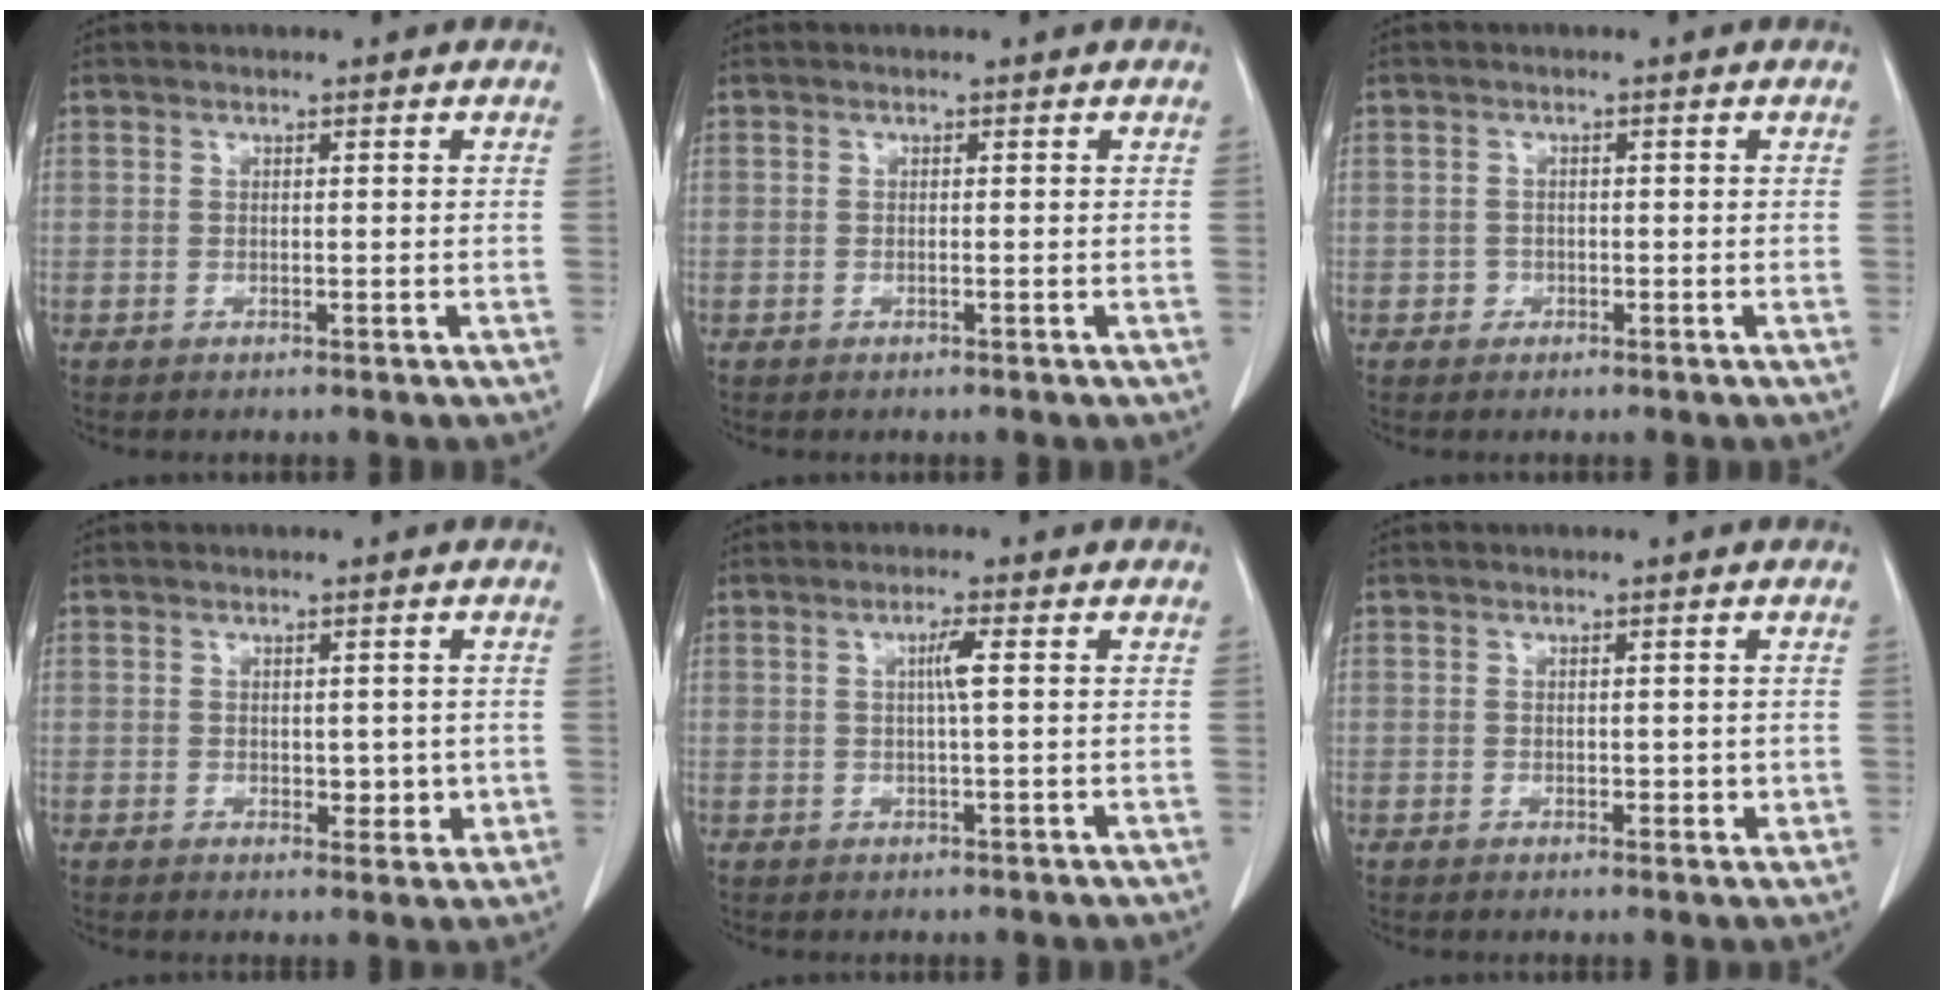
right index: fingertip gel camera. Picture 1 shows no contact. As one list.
[{"total": 0.0}, {"total": 1.2, "force": [-0.4, 1.1, -0.1], "torque": [0.004, 0.008, -0.007]}, {"total": 3.0, "force": [-0.1, 1.8, 2.5], "torque": [-0.027, -0.003, 0.005]}, {"total": 2.6, "force": [0.5, -0.2, 2.5], "torque": [-0.047, 0.001, 0.008]}, {"total": 1.9, "force": [0.0, 1.2, 1.5], "torque": [-0.018, -0.003, 0.004]}]